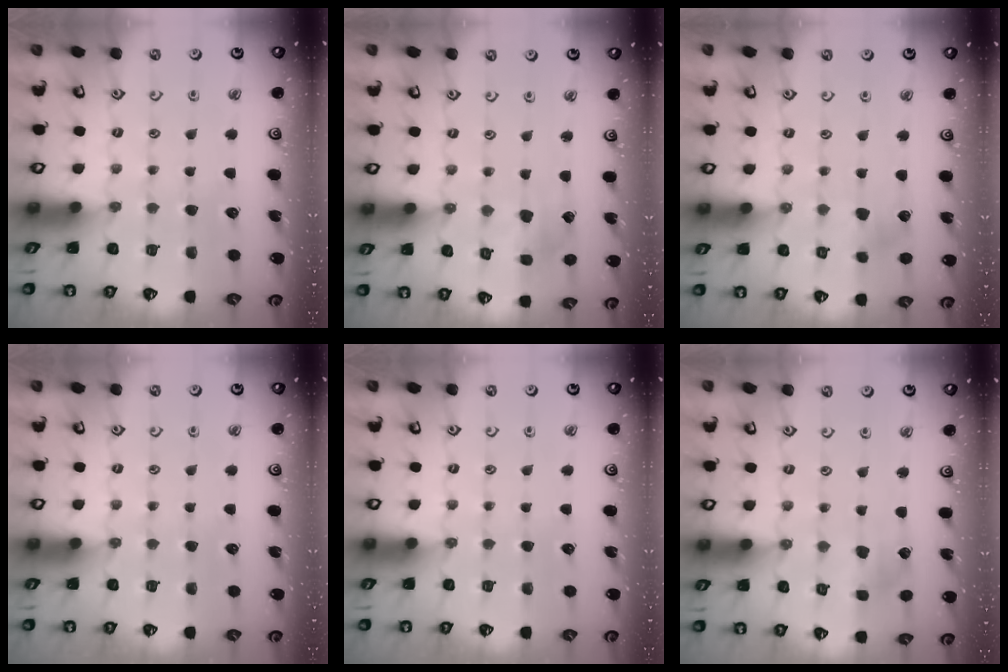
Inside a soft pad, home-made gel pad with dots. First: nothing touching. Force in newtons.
{"total": 3.5, "press": 3.5, "slide": 0.4}
{"total": 2.9, "press": 2.9, "slide": 0.3}
{"total": 0.0}
{"total": 0.0}
{"total": 2.9, "press": 2.9, "slide": 0.1}